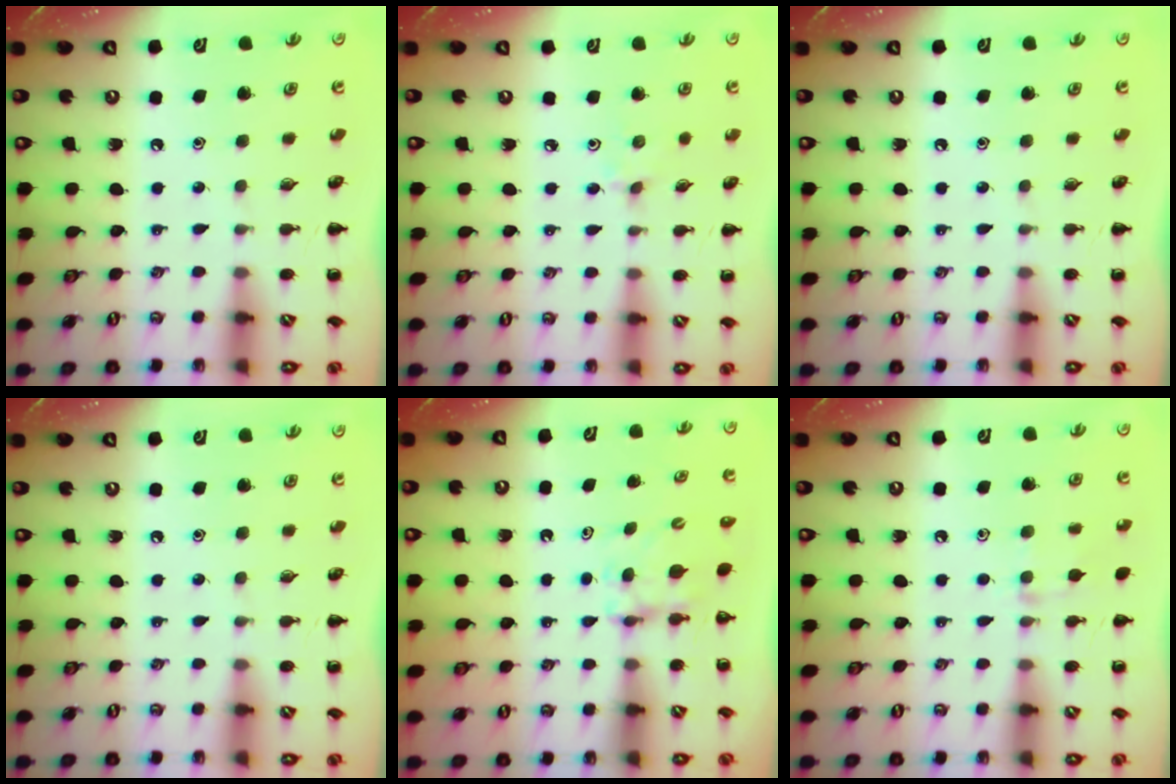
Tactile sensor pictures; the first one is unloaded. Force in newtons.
{"total": 1.9, "press": 1.8, "slide": 0.7}
{"total": 0.0}
{"total": 0.0}
{"total": 3.8, "press": 3.6, "slide": 1.3}
{"total": 8.5, "press": 8.2, "slide": 2.3}